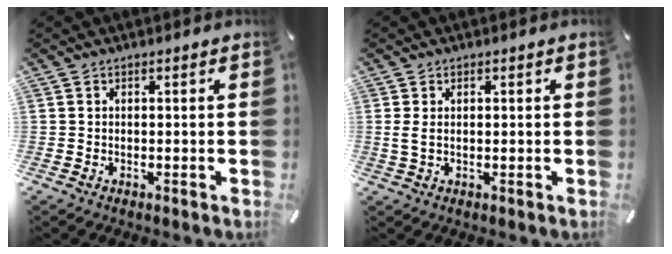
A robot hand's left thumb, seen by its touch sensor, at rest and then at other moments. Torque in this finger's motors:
{"motor_torque": [0.66, 0.52, 0.28, -0.30, 0.08]}